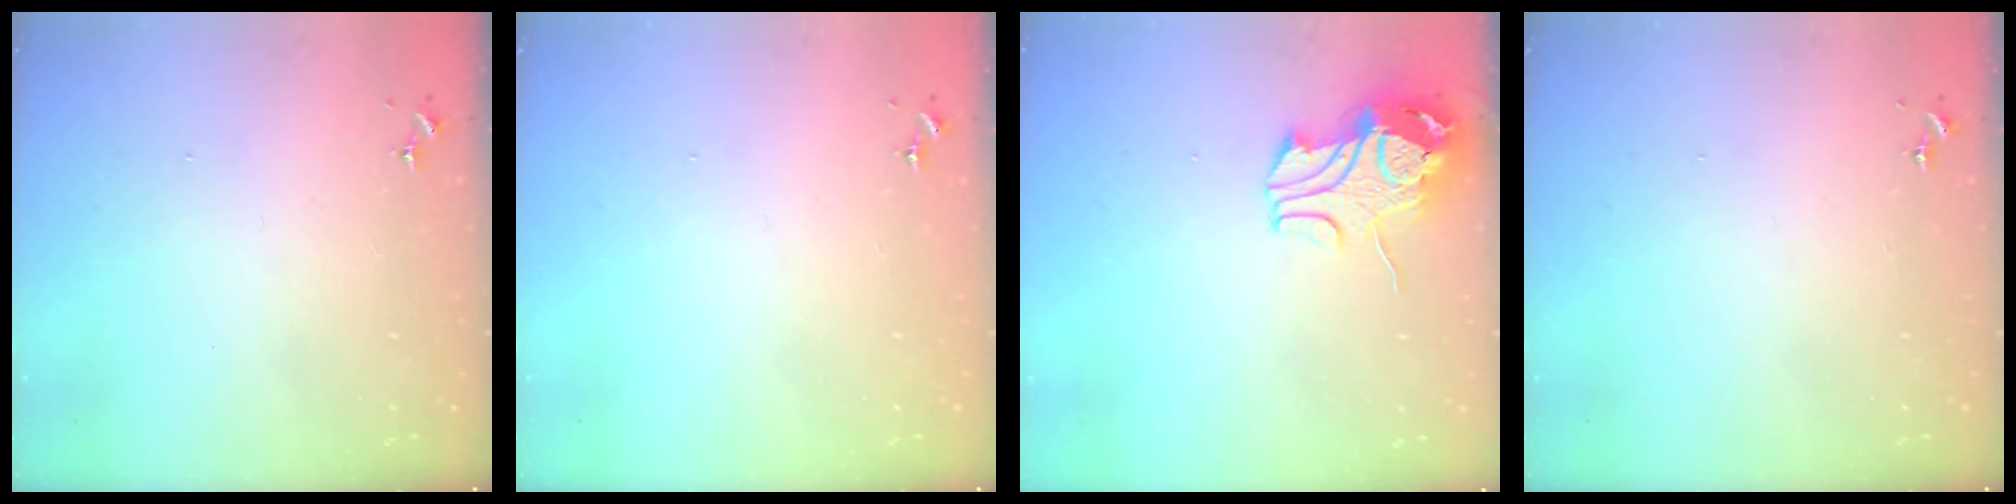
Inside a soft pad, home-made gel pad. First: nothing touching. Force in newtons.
{"total": 0.0}
{"total": 11.3, "press": 11.2, "slide": 1.8}
{"total": 0.0}